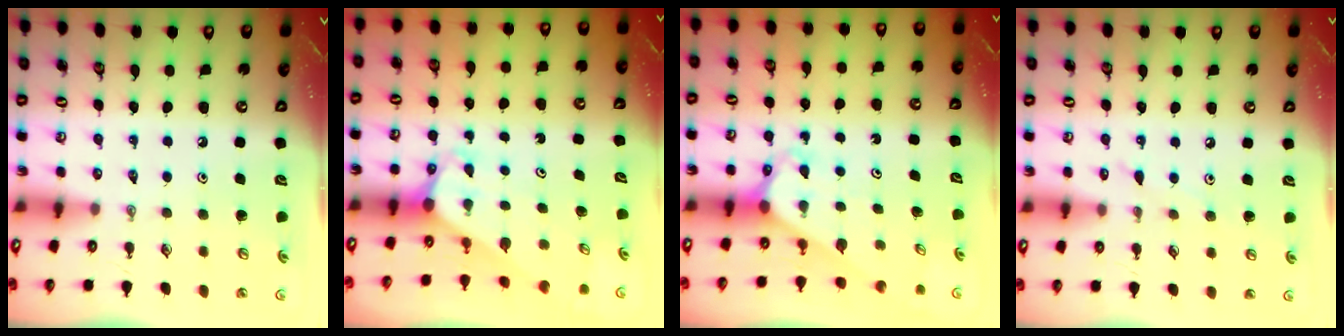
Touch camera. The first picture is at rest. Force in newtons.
{"total": 3.0, "press": 3.0, "slide": 0.0}
{"total": 2.7, "press": 2.7, "slide": 0.2}
{"total": 3.9, "press": 3.9, "slide": 0.6}